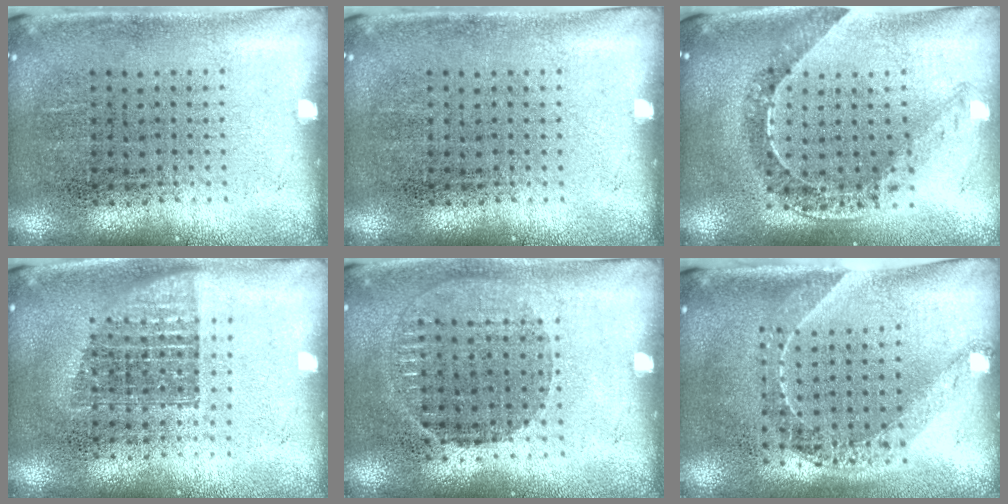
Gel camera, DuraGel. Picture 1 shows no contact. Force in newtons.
{"total": 0.0}
{"total": 0.5, "press": 0.5, "slide": 0.1}
{"total": 1.2, "press": 1.0, "slide": 0.7}
{"total": 1.0, "press": 1.0, "slide": 0.1}
{"total": 1.5, "press": 1.3, "slide": 0.8}